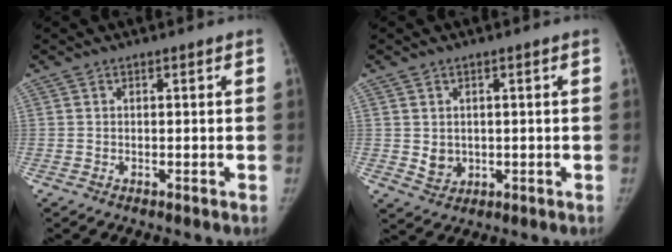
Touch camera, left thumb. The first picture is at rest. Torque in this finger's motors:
{"motor_torque": [0.37, 0.30, 0.27, -0.15, 0.04]}